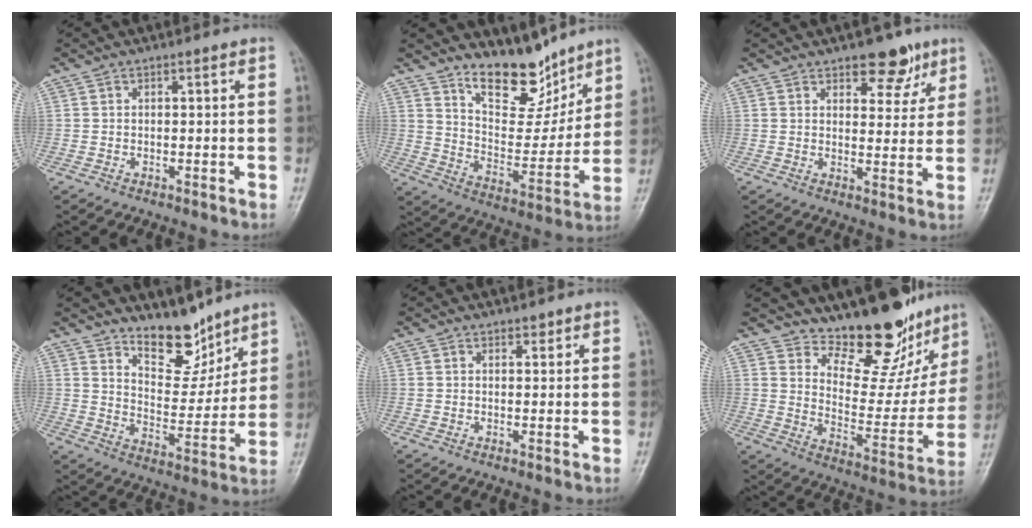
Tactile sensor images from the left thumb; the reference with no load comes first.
{"total": 13.4, "force": [10.8, 5.5, 5.7], "torque": [-0.053, -0.081, 0.191]}
{"total": 7.3, "force": [4.8, 3.9, 3.9], "torque": [-0.016, -0.024, 0.066]}
{"total": 10.8, "force": [8.7, 4.6, 4.4], "torque": [-0.036, -0.073, 0.154]}
{"total": 1.2, "force": [0.9, 0.6, 0.3], "torque": [0.004, -0.006, 0.011]}
{"total": 16.5, "force": [14.4, 6.0, 5.6], "torque": [-0.026, -0.119, 0.207]}